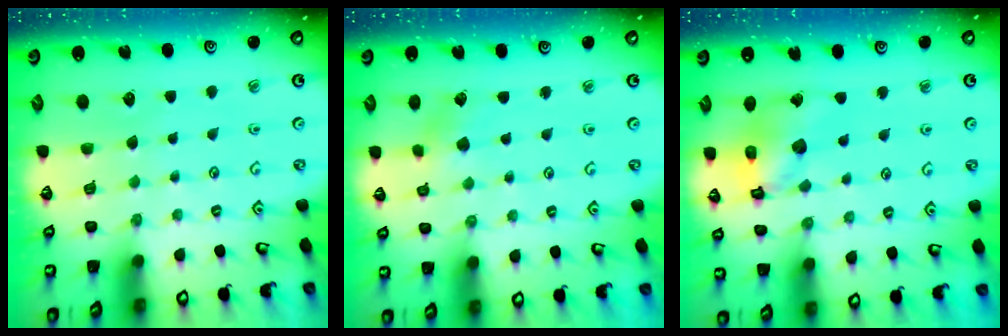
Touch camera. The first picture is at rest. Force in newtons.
{"total": 2.2, "press": 2.2, "slide": 0.3}
{"total": 14.1, "press": 14.0, "slide": 1.6}